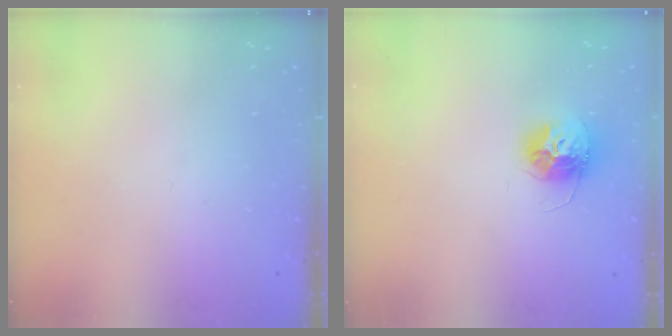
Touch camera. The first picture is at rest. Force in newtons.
{"total": 12.4, "press": 12.4, "slide": 1.0}